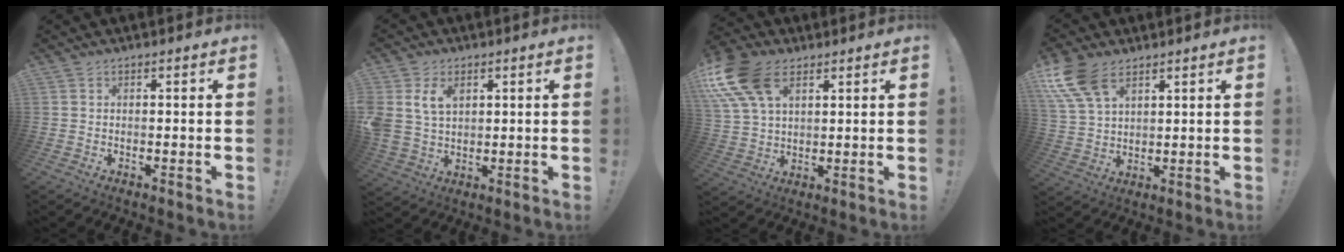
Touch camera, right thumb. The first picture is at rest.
{"total": 9.0, "force": [4.0, 6.5, 4.7], "torque": [-0.098, -0.014, 0.077]}
{"total": 16.8, "force": [7.9, 10.3, 10.6], "torque": [-0.212, -0.033, 0.146]}
{"total": 12.8, "force": [6.9, 7.2, 8.0], "torque": [-0.165, -0.028, 0.133]}